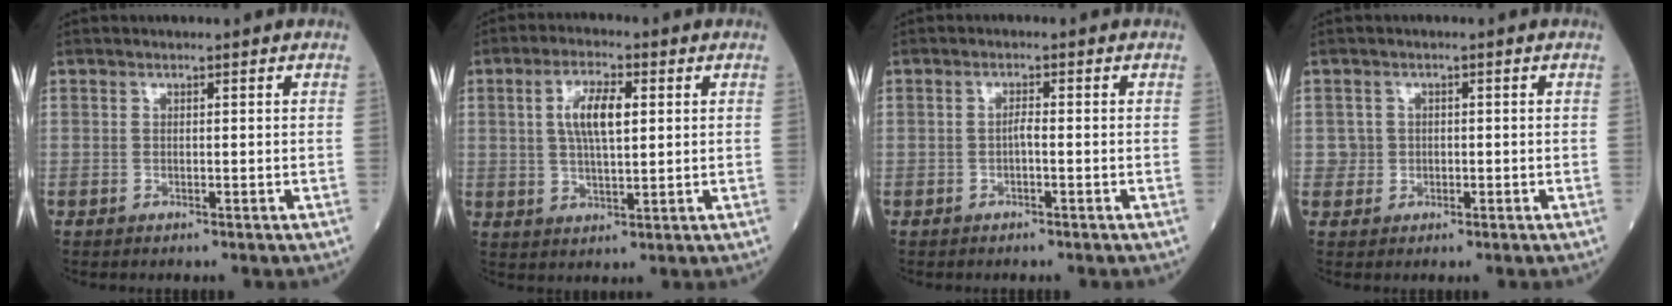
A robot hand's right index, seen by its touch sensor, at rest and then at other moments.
{"total": 6.9, "force": [1.7, 2.0, 6.3], "torque": [-0.125, 0.008, 0.036]}
{"total": 1.1, "force": [-0.3, 0.1, 1.1], "torque": [-0.020, 0.003, -0.005]}
{"total": 1.8, "force": [0.0, 1.8, -0.1], "torque": [0.007, 0.007, 0.001]}